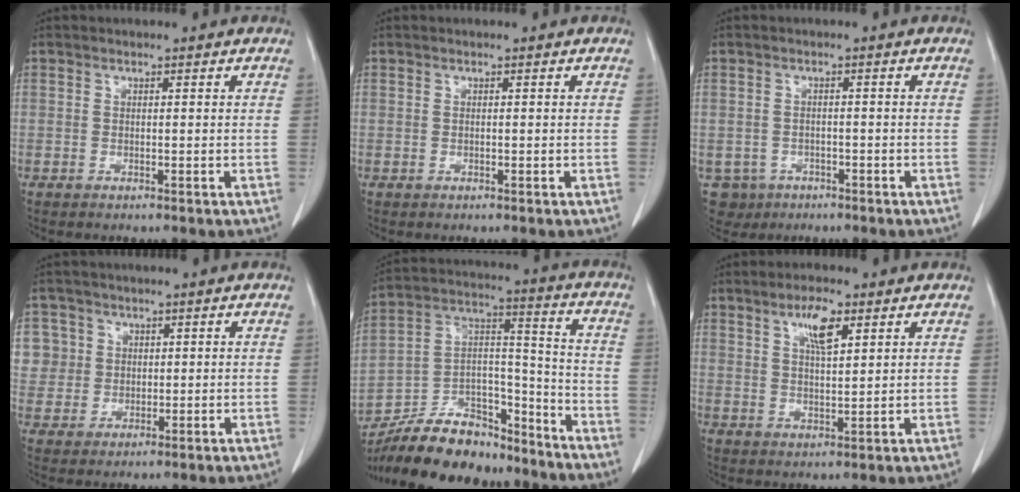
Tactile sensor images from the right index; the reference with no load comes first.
{"total": 0.0}
{"total": 5.8, "force": [-2.9, 5.0, 0.6], "torque": [-0.016, 0.005, -0.040]}
{"total": 9.0, "force": [2.3, 8.6, 1.4], "torque": [-0.051, 0.032, 0.062]}
{"total": 20.1, "force": [-17.1, 7.1, 7.8], "torque": [-0.170, 0.024, -0.295]}
{"total": 6.0, "force": [3.0, 1.8, 4.8], "torque": [-0.090, 0.002, 0.055]}